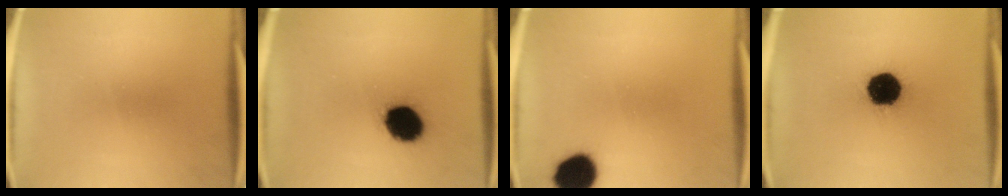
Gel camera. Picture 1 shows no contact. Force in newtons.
{"total": 14.0}
{"total": 11.0}
{"total": 16.9}